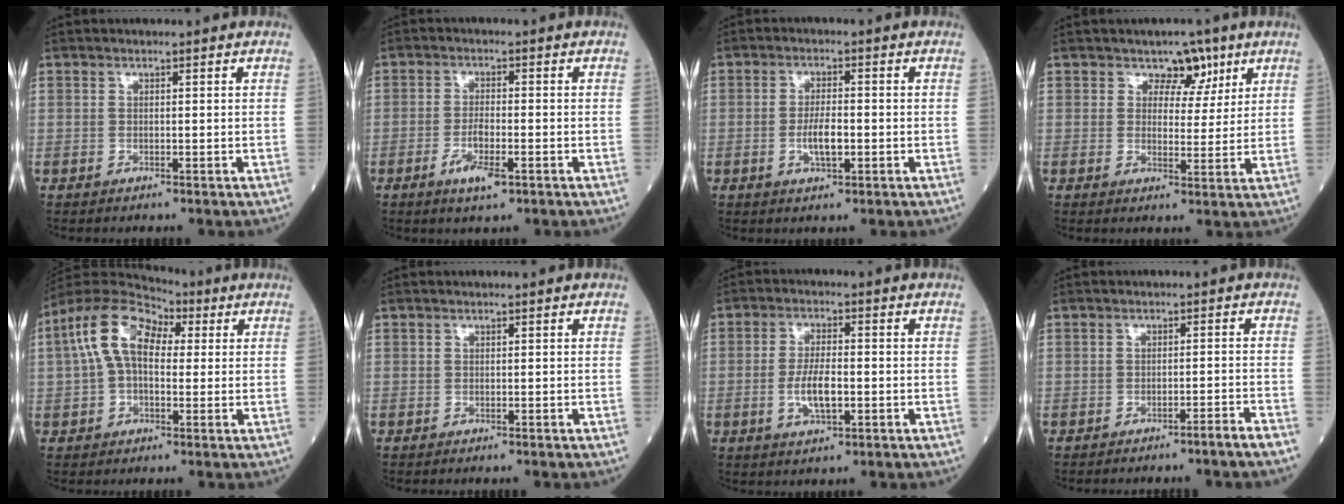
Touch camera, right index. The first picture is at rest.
{"total": 4.9, "force": [-2.3, 1.0, 4.2], "torque": [-0.079, -0.004, -0.041]}
{"total": 4.3, "force": [-1.1, 1.2, 4.0], "torque": [-0.079, -0.001, -0.018]}
{"total": 4.5, "force": [2.7, 3.1, 1.8], "torque": [-0.011, 0.001, 0.037]}
{"total": 11.6, "force": [2.8, 6.3, 9.4], "torque": [-0.198, 0.057, 0.045]}
{"total": 0.0}
{"total": 5.7, "force": [-1.3, 1.7, 5.3], "torque": [-0.108, -0.001, -0.023]}
{"total": 3.6, "force": [-3.0, -1.1, 1.6], "torque": [-0.015, 0.006, -0.042]}